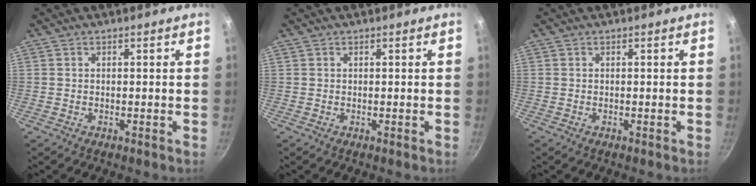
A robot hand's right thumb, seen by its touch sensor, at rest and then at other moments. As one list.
[{"total": 0.0}, {"total": 0.0}]